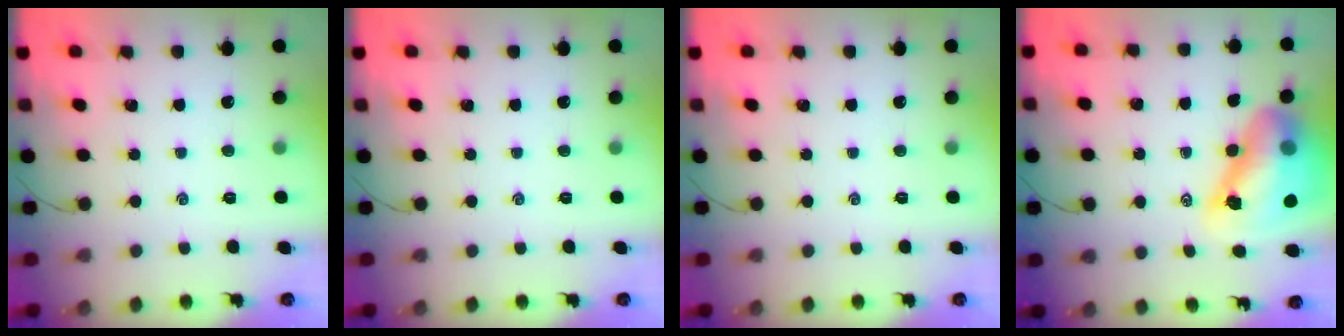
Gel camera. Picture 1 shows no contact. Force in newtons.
{"total": 0.0}
{"total": 0.0}
{"total": 17.7, "press": 17.0, "slide": 5.0}